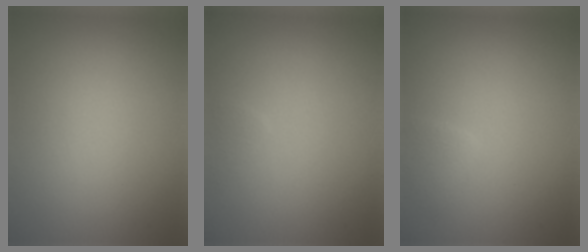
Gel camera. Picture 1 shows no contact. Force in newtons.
{"total": 0.7, "press": 0.7, "slide": 0.0}
{"total": 1.1, "press": 1.1, "slide": 0.1}